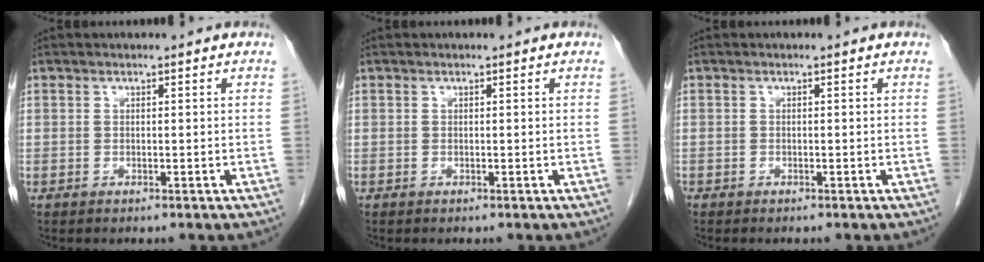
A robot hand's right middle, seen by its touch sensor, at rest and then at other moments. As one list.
[{"total": 0.0}, {"total": 0.0}]